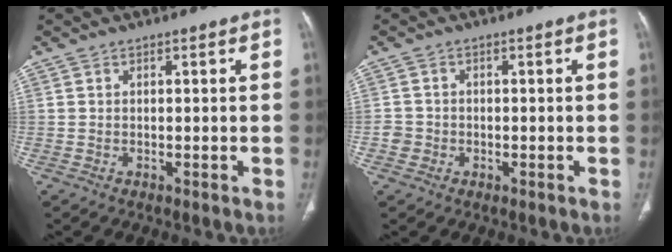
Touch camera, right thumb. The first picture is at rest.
{"total": 2.2, "force": [-0.6, 2.1, 0.4], "torque": [0.003, 0.009, -0.015]}